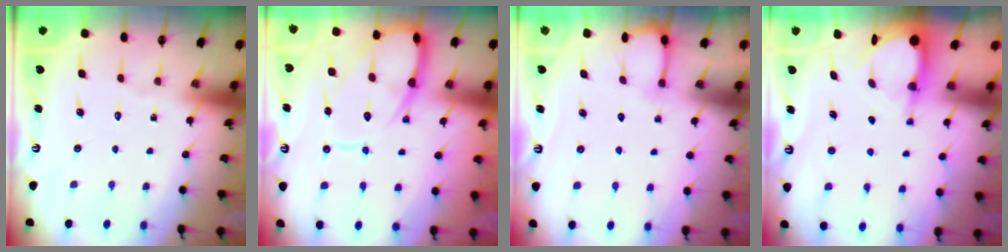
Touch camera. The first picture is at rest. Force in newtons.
{"total": 12.5, "press": 12.4, "slide": 1.3}
{"total": 2.6, "press": 2.6, "slide": 0.3}
{"total": 3.9, "press": 3.9, "slide": 0.3}